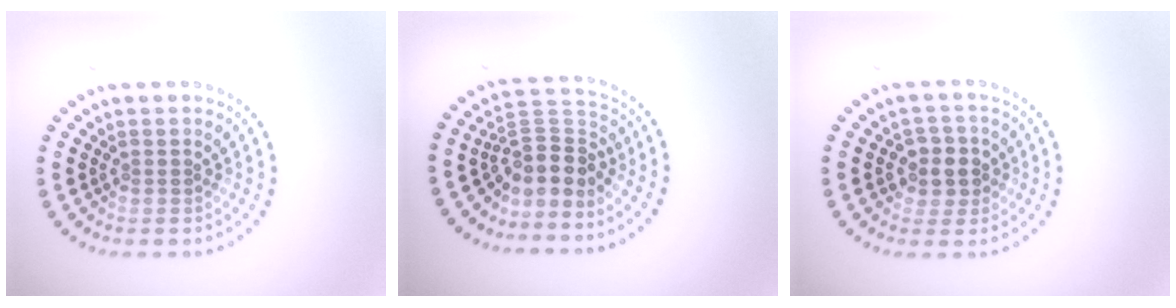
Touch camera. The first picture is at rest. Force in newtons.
{"total": 3.6, "press": 2.6, "slide": 2.5}
{"total": 2.8, "press": 2.6, "slide": 0.8}